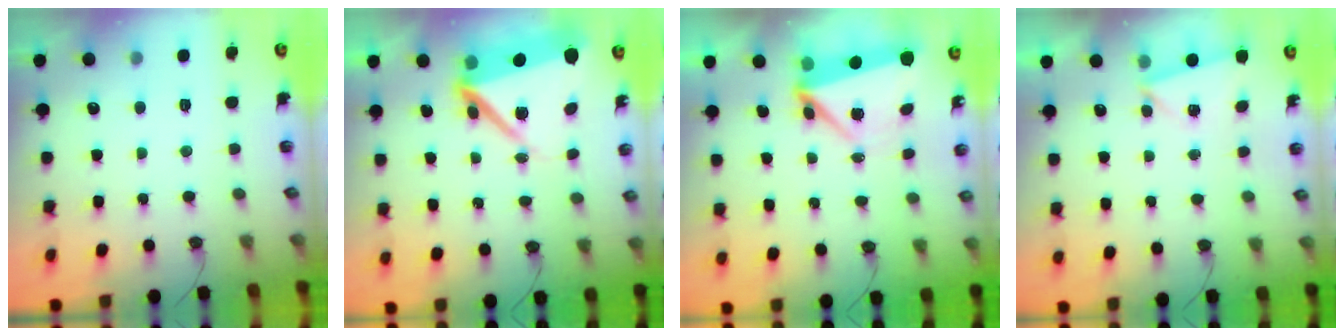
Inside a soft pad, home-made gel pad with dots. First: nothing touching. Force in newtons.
{"total": 10.7, "press": 10.6, "slide": 1.0}
{"total": 6.0, "press": 5.1, "slide": 3.1}
{"total": 3.0, "press": 2.4, "slide": 1.7}